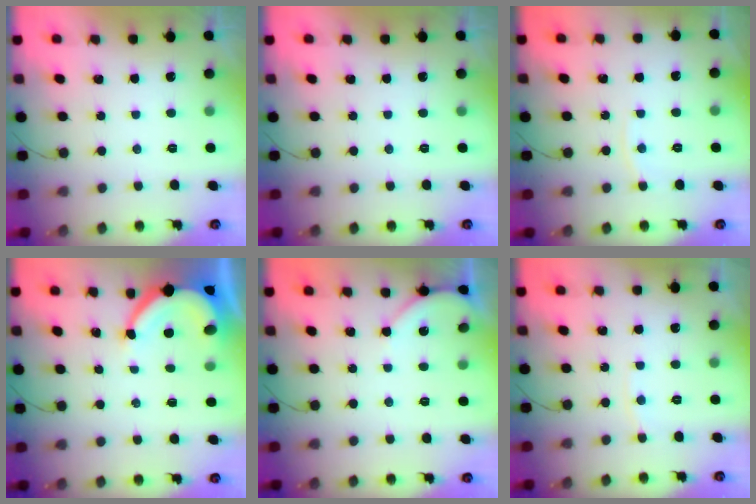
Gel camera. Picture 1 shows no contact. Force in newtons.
{"total": 0.0}
{"total": 2.7, "press": 2.7, "slide": 0.4}
{"total": 7.4, "press": 7.3, "slide": 1.0}
{"total": 4.4, "press": 4.4, "slide": 0.6}
{"total": 2.2, "press": 2.2, "slide": 0.3}